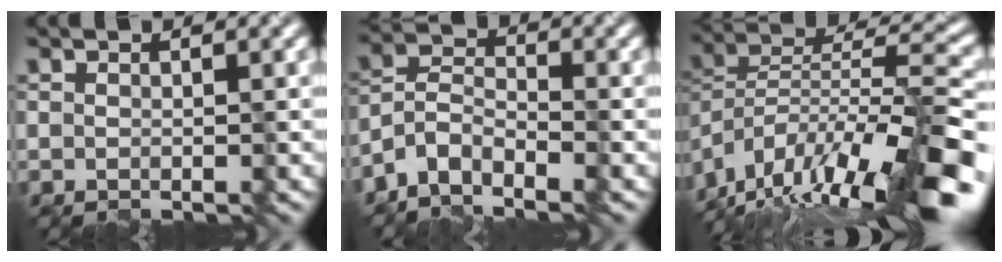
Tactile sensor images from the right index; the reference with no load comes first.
{"total": 4.9, "force": [-3.7, 2.1, 2.4], "torque": [-0.044, 0.005, -0.079]}
{"total": 15.4, "force": [-10.8, 4.3, 10.2], "torque": [-0.175, 0.027, -0.178]}